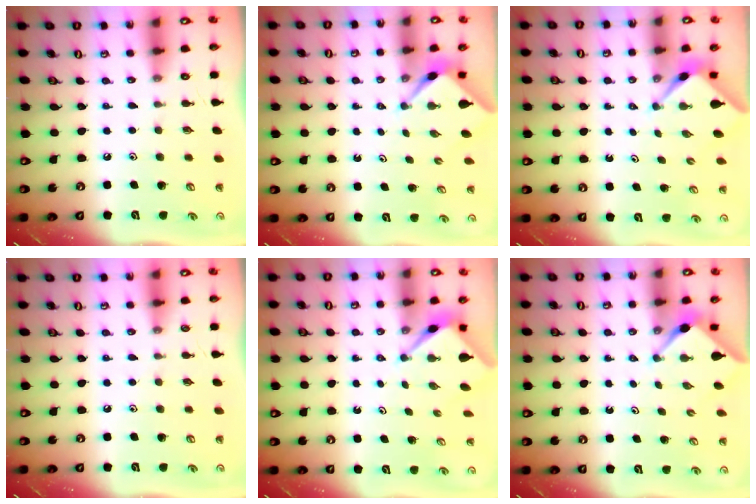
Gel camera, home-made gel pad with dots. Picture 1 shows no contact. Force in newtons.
{"total": 2.3, "press": 2.2, "slide": 0.3}
{"total": 2.2, "press": 2.2, "slide": 0.3}
{"total": 2.6, "press": 2.6, "slide": 0.4}
{"total": 2.7, "press": 2.7, "slide": 0.0}
{"total": 3.1, "press": 3.1, "slide": 0.2}